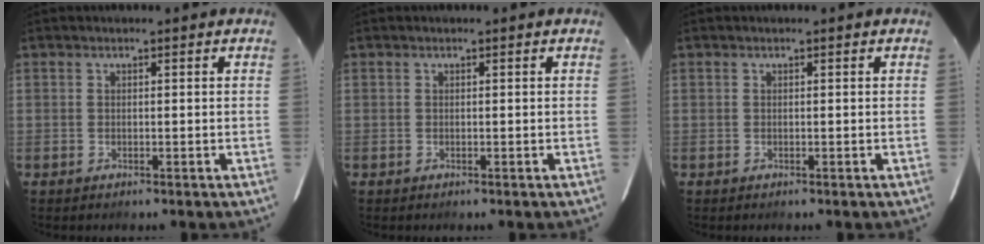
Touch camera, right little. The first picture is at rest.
{"total": 0.0}
{"total": 0.0}